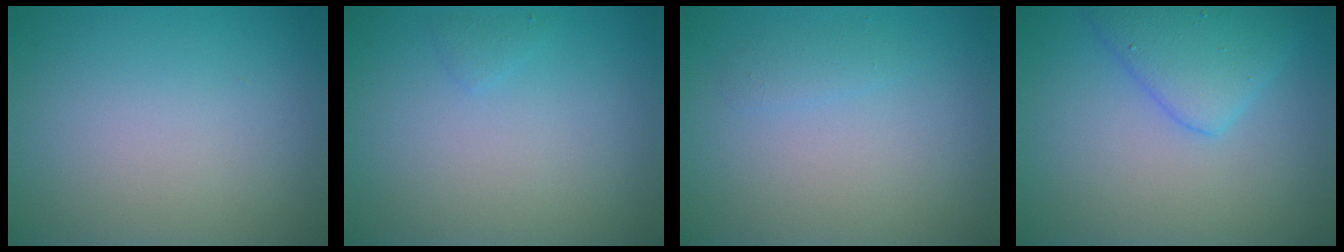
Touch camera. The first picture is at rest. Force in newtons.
{"total": 0.6, "press": 0.6, "slide": 0.0}
{"total": 0.9, "press": 0.9, "slide": 0.0}
{"total": 4.0, "press": 4.0, "slide": 0.1}